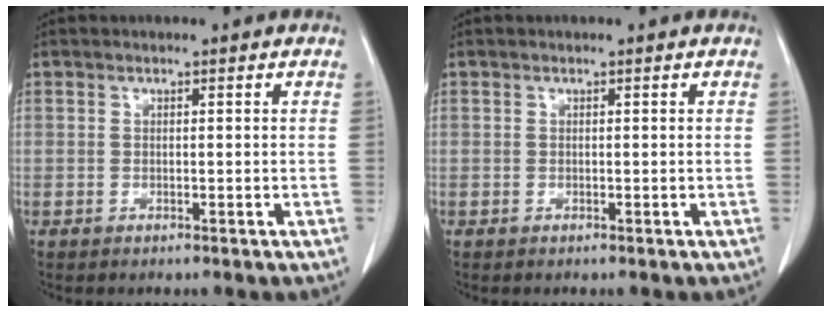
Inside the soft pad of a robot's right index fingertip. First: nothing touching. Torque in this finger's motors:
{"motor_torque": [0.00, 0.00, 0.00, 0.00]}